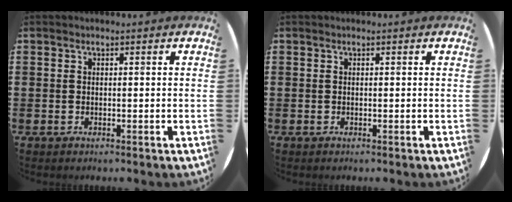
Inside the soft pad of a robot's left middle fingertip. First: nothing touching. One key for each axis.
{"total": 0.0}